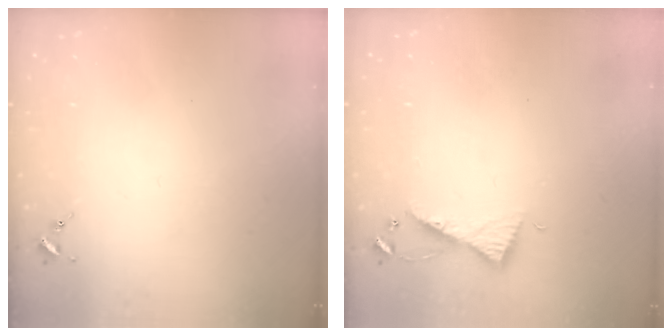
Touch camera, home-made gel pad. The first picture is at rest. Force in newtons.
{"total": 6.2, "press": 6.2, "slide": 0.6}